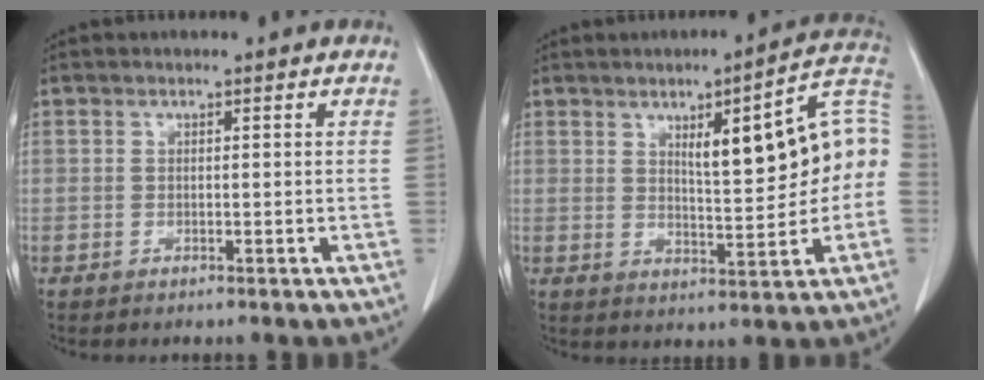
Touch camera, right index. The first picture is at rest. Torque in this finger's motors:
{"motor_torque": [0.71, 0.47, 0.63, 0.07]}